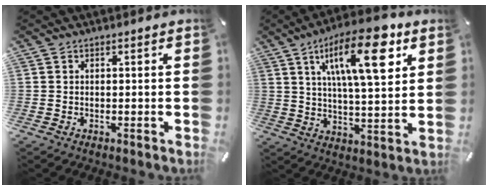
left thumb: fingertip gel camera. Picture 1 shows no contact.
{"total": 18.5, "force": [8.6, 6.3, 15.1], "torque": [-0.243, -0.022, 0.132]}